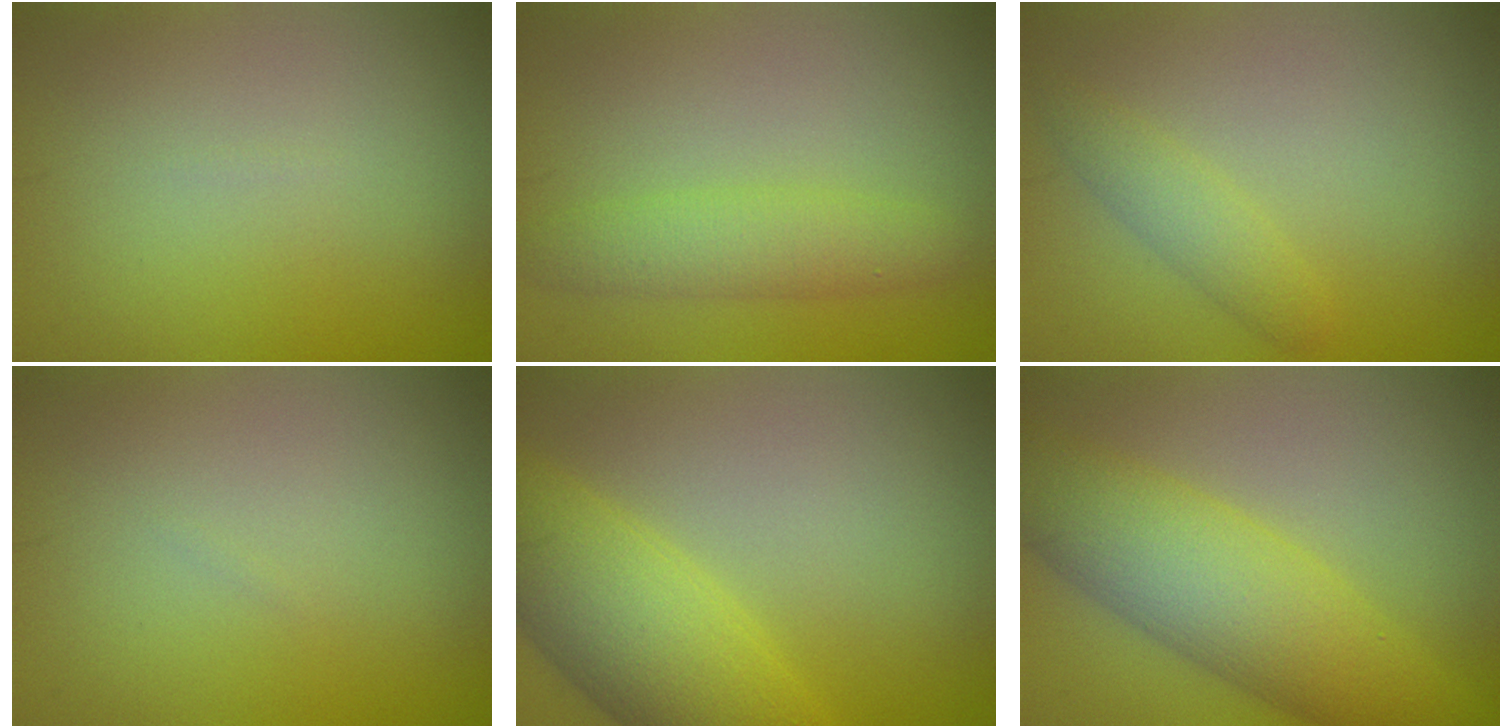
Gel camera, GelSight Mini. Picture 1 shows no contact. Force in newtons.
{"total": 2.9, "press": 2.9, "slide": 0.1}
{"total": 1.9, "press": 1.9, "slide": 0.1}
{"total": 0.0}
{"total": 7.3, "press": 7.3, "slide": 0.2}
{"total": 7.7, "press": 7.7, "slide": 0.1}